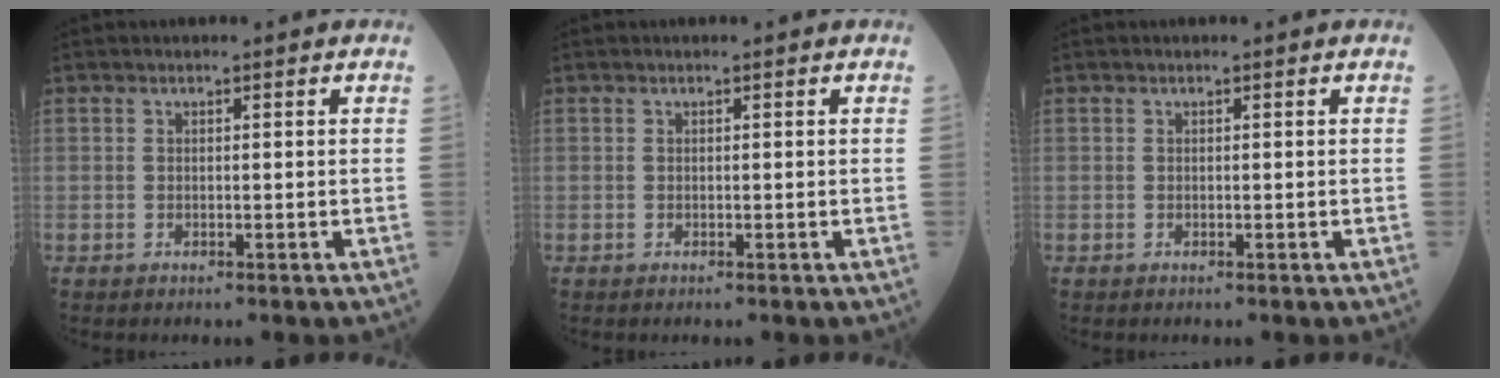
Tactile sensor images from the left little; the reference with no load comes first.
{"total": 0.0}
{"total": 0.0}